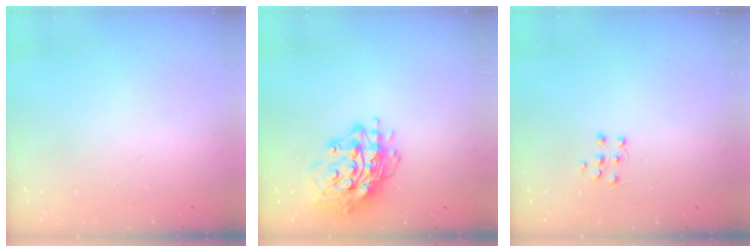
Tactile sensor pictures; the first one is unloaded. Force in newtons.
{"total": 15.9, "press": 15.8, "slide": 1.3}
{"total": 4.9, "press": 4.9, "slide": 0.4}